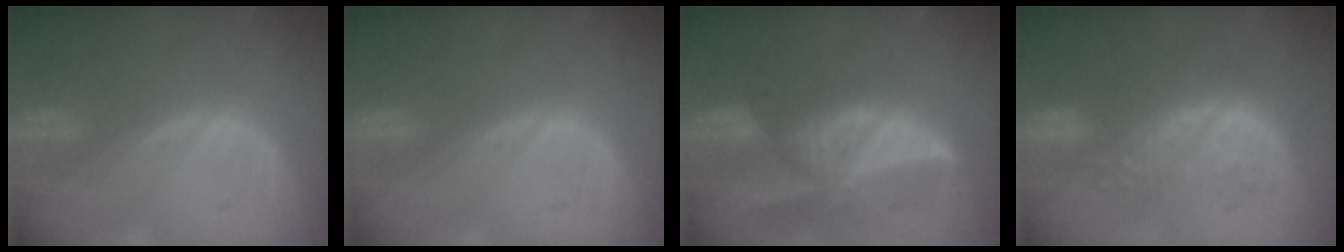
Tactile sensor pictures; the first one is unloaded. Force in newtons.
{"total": 0.0}
{"total": 9.8, "press": 8.6, "slide": 4.5}
{"total": 8.9, "press": 8.7, "slide": 1.8}